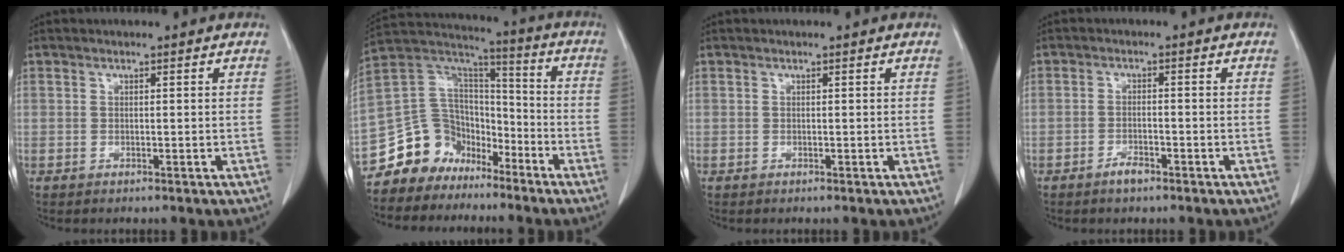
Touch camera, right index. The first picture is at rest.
{"total": 11.9, "force": [-8.6, 8.1, 1.5], "torque": [-0.036, 0.082, -0.156]}
{"total": 0.0}
{"total": 2.4, "force": [-1.7, 0.6, 1.5], "torque": [-0.028, 0.001, -0.029]}